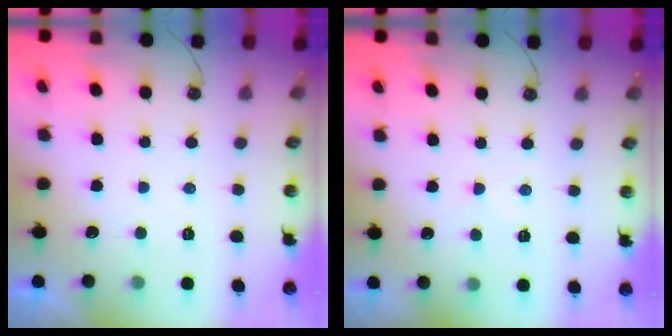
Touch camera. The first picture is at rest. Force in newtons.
{"total": 3.2, "press": 3.2, "slide": 0.5}